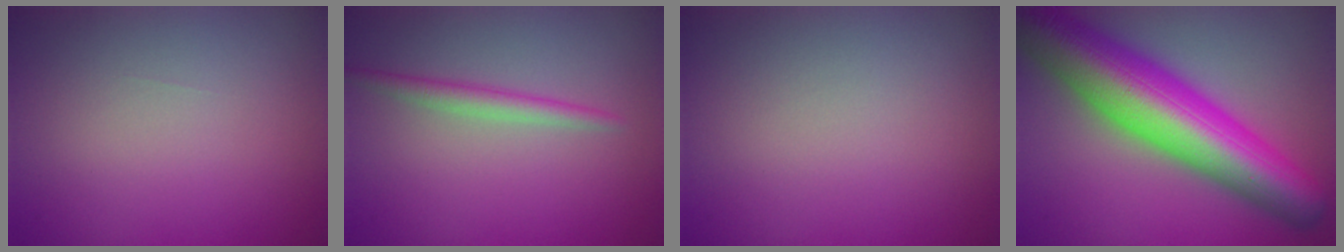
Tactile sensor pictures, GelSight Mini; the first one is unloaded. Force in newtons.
{"total": 1.8, "press": 1.7, "slide": 0.1}
{"total": 0.0}
{"total": 13.1, "press": 13.1, "slide": 0.4}